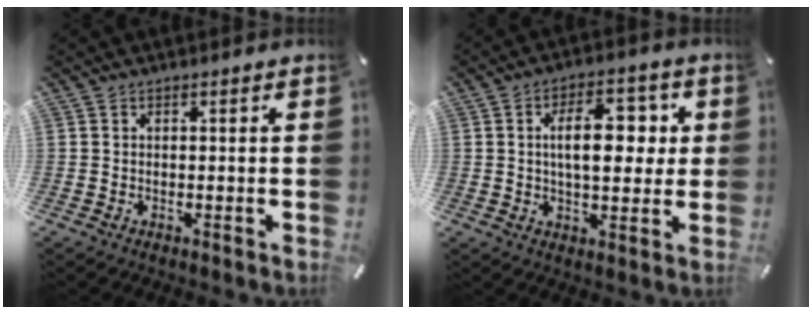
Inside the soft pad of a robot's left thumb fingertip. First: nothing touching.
{"total": 12.5, "force": [2.3, 6.7, 10.3], "torque": [-0.144, -0.001, 0.032]}